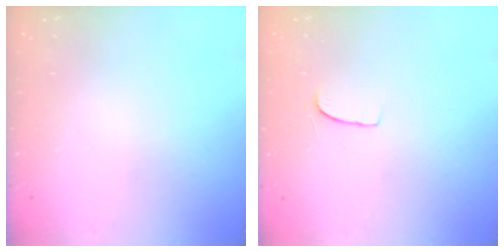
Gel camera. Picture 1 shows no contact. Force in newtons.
{"total": 5.8, "press": 5.8, "slide": 0.3}